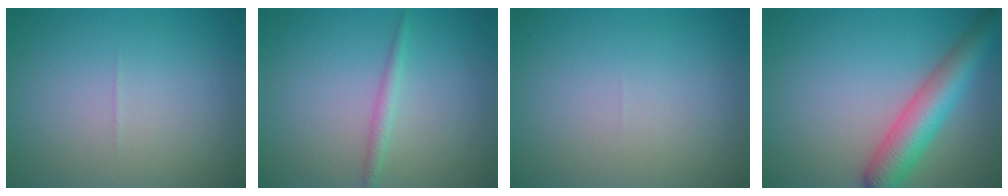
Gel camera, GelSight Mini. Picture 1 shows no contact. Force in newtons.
{"total": 1.3, "press": 1.3, "slide": 0.0}
{"total": 0.0}
{"total": 5.7, "press": 5.7, "slide": 0.2}